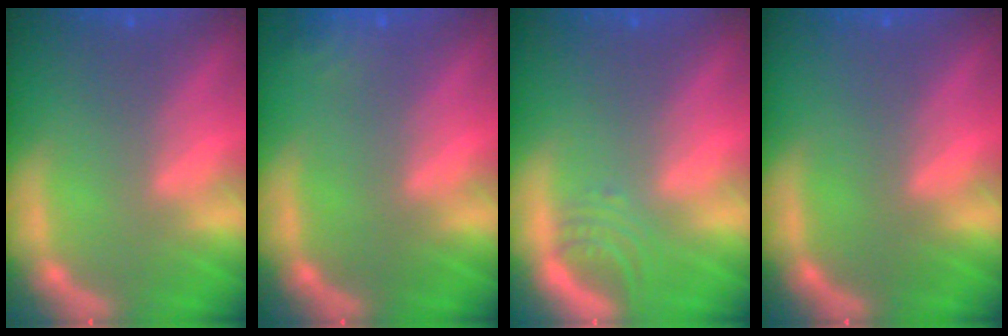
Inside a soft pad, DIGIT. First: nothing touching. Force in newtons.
{"total": 1.9}
{"total": 2.5}
{"total": 0.0}